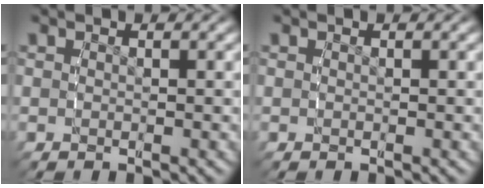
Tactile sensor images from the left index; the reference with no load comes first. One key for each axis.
{"total": 0.0}